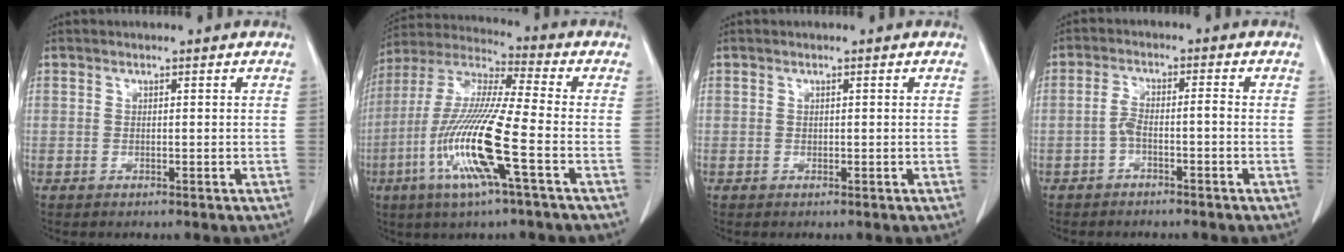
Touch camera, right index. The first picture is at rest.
{"total": 15.8, "force": [-5.2, 0.2, 14.9], "torque": [-0.313, -0.014, -0.109]}
{"total": 0.0}
{"total": 3.3, "force": [-1.6, 0.6, 2.8], "torque": [-0.058, 0.017, -0.029]}